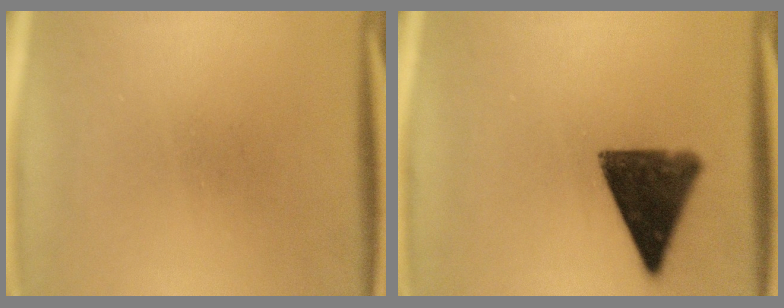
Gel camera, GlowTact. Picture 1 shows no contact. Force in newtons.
{"total": 12.0}